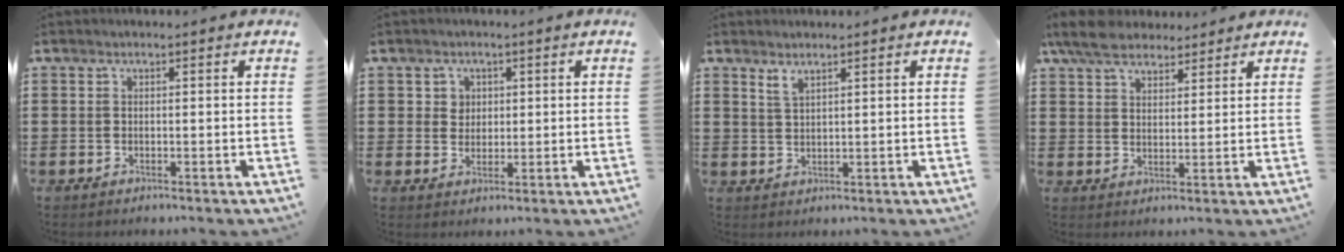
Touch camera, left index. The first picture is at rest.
{"total": 2.4, "force": [0.8, 2.2, 0.6], "torque": [-0.022, 0.009, 0.013]}
{"total": 1.9, "force": [1.5, 0.4, 1.1], "torque": [-0.026, 0.002, 0.028]}
{"total": 6.6, "force": [5.4, 2.7, 2.7], "torque": [-0.070, -0.004, 0.101]}